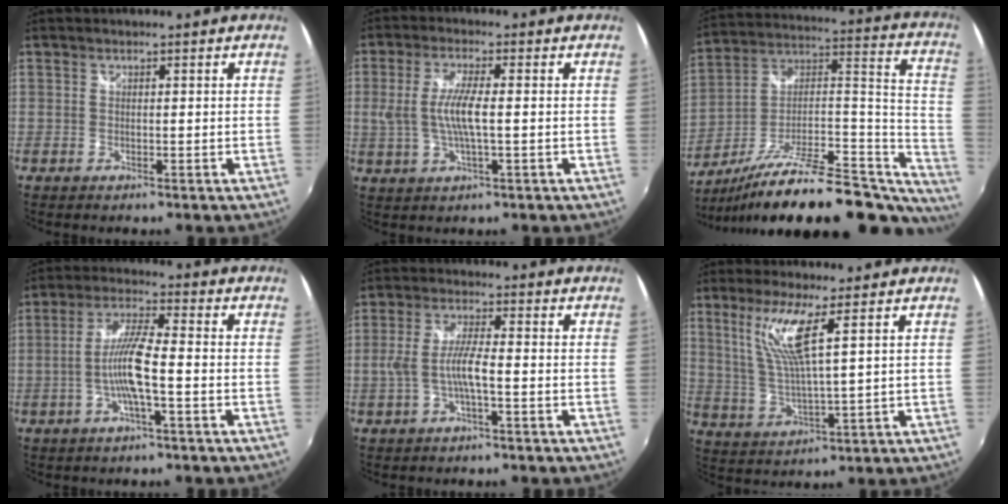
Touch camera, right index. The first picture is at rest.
{"total": 7.2, "force": [-0.2, 1.2, 7.1], "torque": [-0.141, -0.003, -0.001]}
{"total": 30.1, "force": [-20.5, 11.1, 19.0], "torque": [-0.262, 0.014, -0.304]}
{"total": 8.3, "force": [-2.3, 0.6, 8.0], "torque": [-0.163, 0.003, -0.045]}
{"total": 6.2, "force": [-1.7, 0.6, 6.0], "torque": [-0.127, 0.001, -0.029]}
{"total": 8.7, "force": [4.2, 0.4, 7.7], "torque": [-0.156, -0.008, 0.090]}